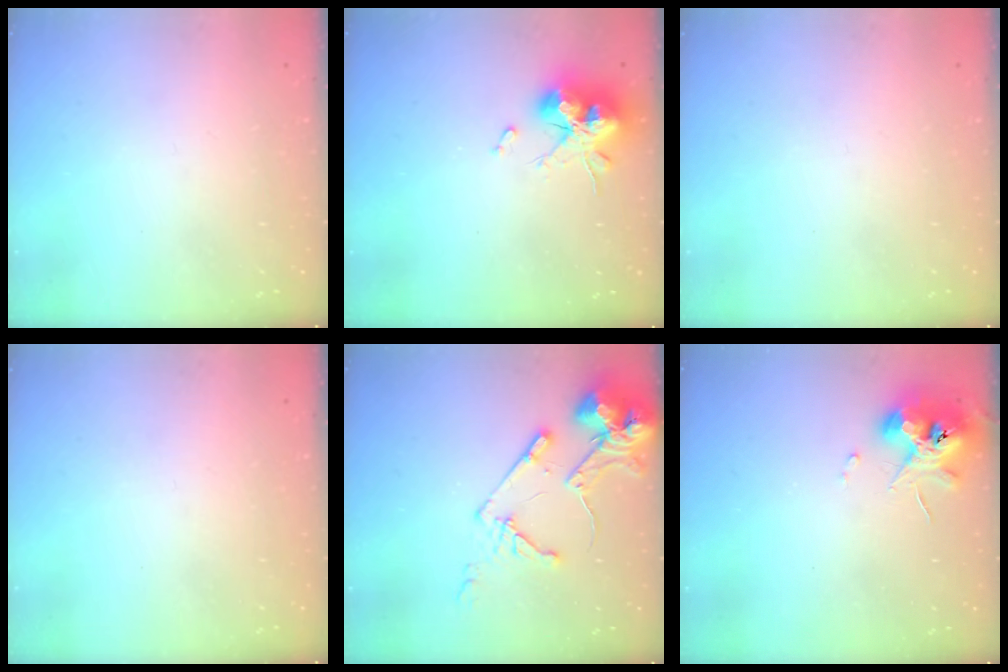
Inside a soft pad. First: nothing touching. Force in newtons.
{"total": 16.7, "press": 16.6, "slide": 1.7}
{"total": 0.0}
{"total": 0.0}
{"total": 15.4, "press": 15.3, "slide": 1.9}
{"total": 10.3, "press": 10.2, "slide": 1.4}